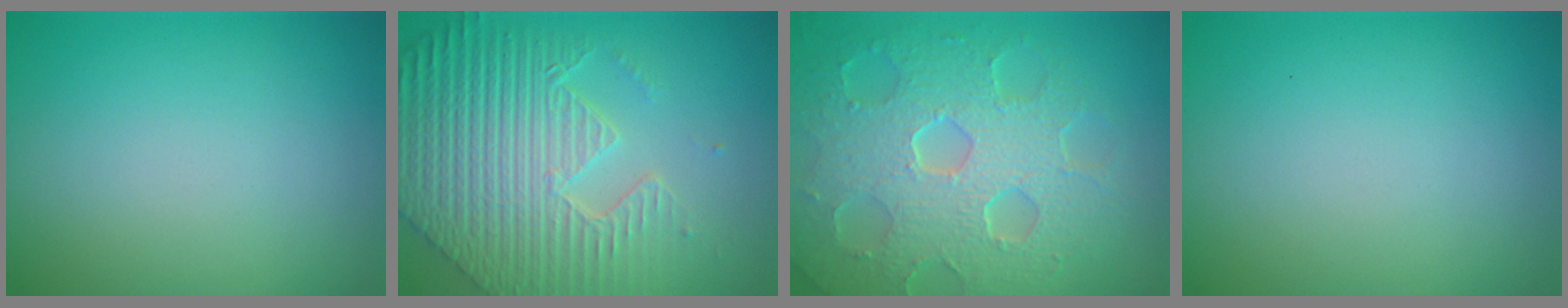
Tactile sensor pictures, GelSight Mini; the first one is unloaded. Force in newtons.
{"total": 9.2, "press": 6.5, "slide": 6.5}
{"total": 8.8, "press": 6.2, "slide": 6.3}
{"total": 0.0}